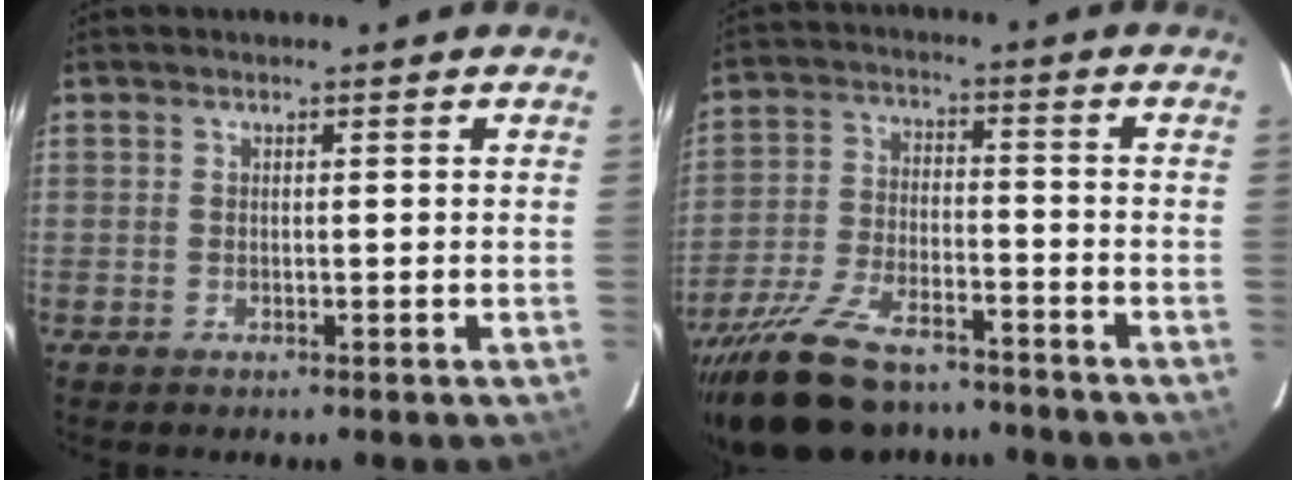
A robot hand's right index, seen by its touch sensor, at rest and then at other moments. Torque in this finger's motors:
{"motor_torque": [1.06, -1.08, 0.84, 0.20]}